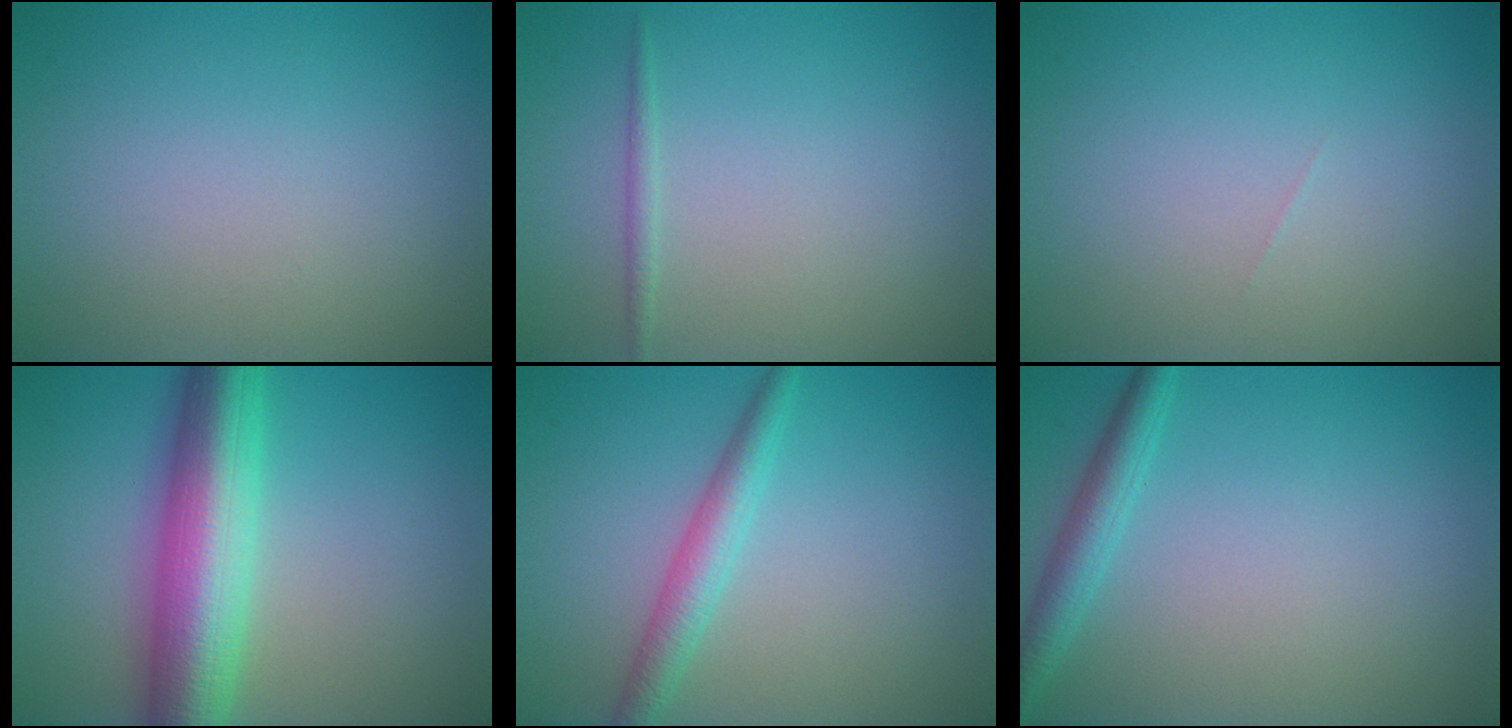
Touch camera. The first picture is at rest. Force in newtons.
{"total": 0.8, "press": 0.8, "slide": 0.0}
{"total": 0.0}
{"total": 9.6, "press": 9.6, "slide": 0.1}
{"total": 2.8, "press": 2.8, "slide": 0.1}
{"total": 2.5, "press": 2.5, "slide": 0.1}